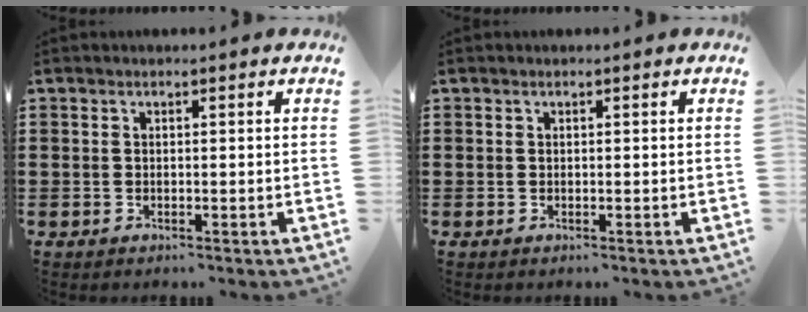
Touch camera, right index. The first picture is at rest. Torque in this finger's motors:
{"motor_torque": [0.00, 0.00, 0.00, 0.00]}